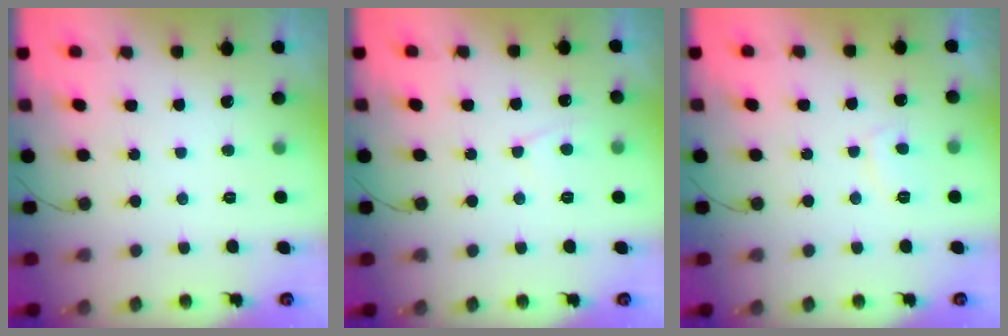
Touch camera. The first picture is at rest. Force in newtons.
{"total": 3.4, "press": 3.4, "slide": 0.6}
{"total": 3.7, "press": 3.6, "slide": 0.7}